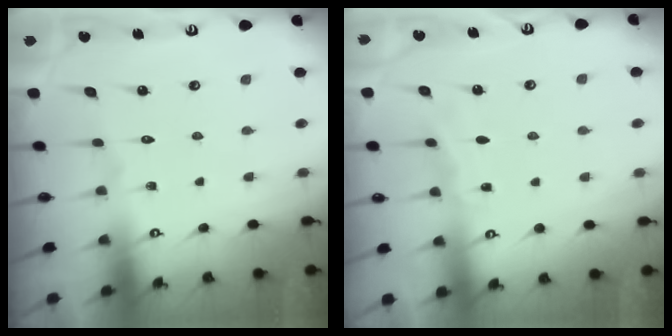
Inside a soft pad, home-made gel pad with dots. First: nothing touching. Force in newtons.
{"total": 3.7, "press": 3.7, "slide": 0.4}